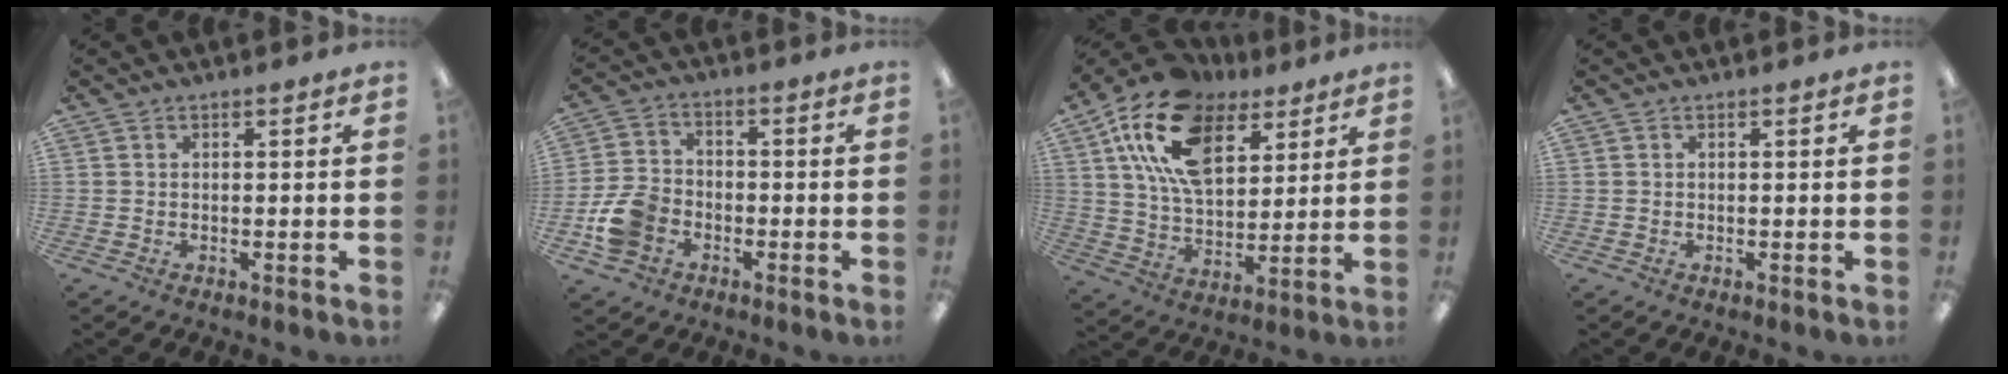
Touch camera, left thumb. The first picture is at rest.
{"total": 9.2, "force": [-3.6, 7.0, 4.8], "torque": [-0.106, 0.027, -0.066]}
{"total": 20.2, "force": [10.6, 11.8, 12.5], "torque": [-0.228, -0.032, 0.191]}
{"total": 0.0}